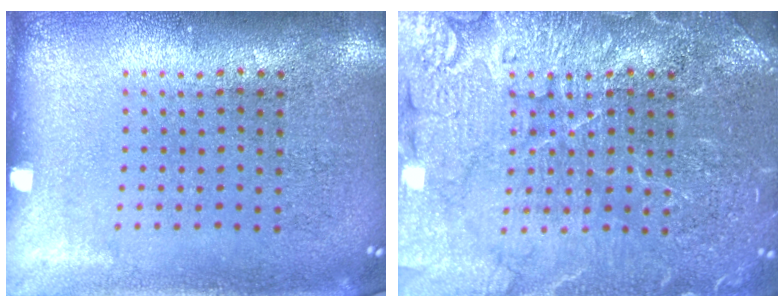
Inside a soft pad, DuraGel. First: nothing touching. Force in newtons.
{"total": 6.7, "press": 6.6, "slide": 1.0}